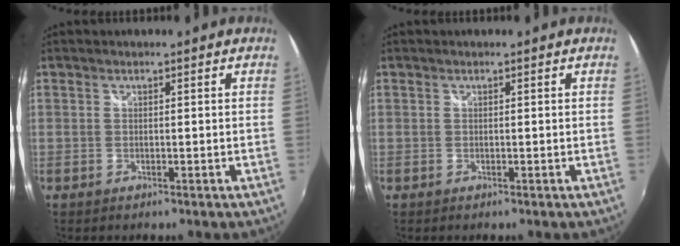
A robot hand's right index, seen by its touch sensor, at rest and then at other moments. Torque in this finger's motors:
{"motor_torque": [-0.03, 0.03, 0.00, 0.00]}